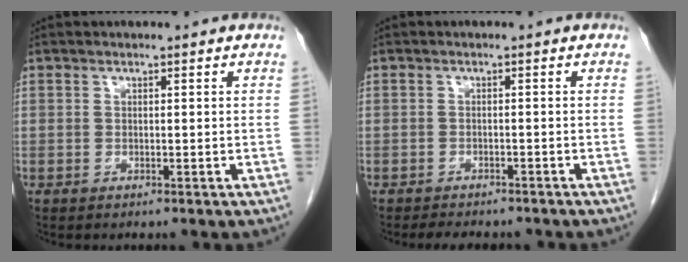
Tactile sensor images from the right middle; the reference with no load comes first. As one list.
[{"total": 5.9, "force": [-5.1, 1.9, 2.2], "torque": [-0.033, -0.003, -0.064]}]